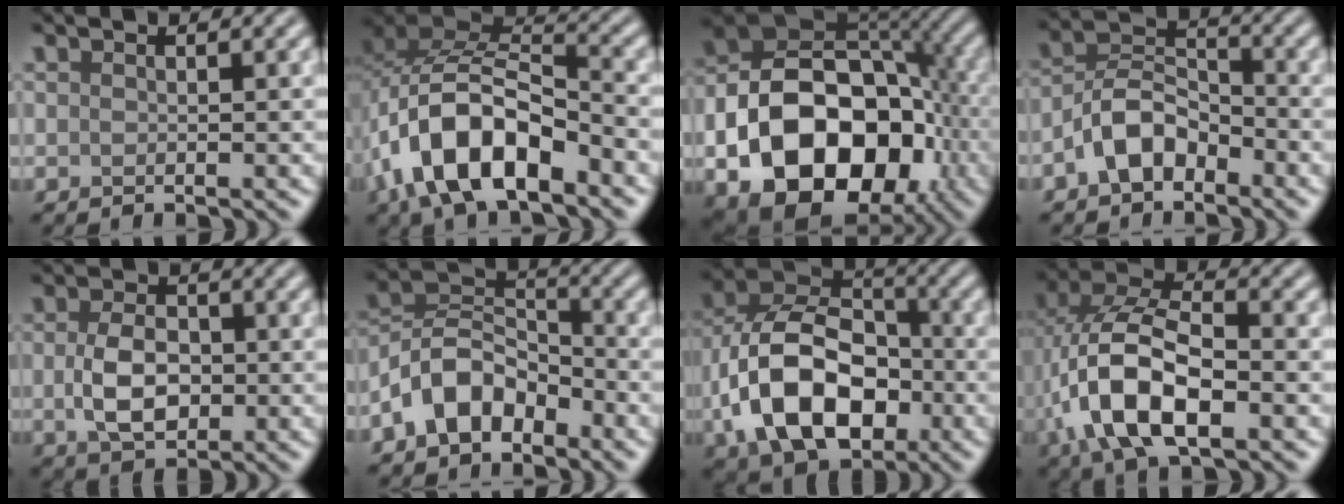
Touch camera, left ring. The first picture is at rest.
{"total": 11.0, "force": [-4.8, 5.6, 8.2], "torque": [-0.153, 0.011, -0.091]}
{"total": 16.4, "force": [-5.2, 11.1, 11.0], "torque": [-0.170, -0.023, -0.086]}
{"total": 4.6, "force": [-2.5, 2.7, 2.8], "torque": [-0.051, 0.014, -0.058]}
{"total": 4.4, "force": [-0.4, 2.9, 3.4], "torque": [-0.069, -0.004, -0.007]}
{"total": 6.2, "force": [-3.5, 3.8, 3.4], "torque": [-0.057, 0.009, -0.080]}
{"total": 12.6, "force": [-3.4, 8.3, 8.9], "torque": [-0.177, -0.001, -0.072]}
{"total": 9.9, "force": [-2.7, 4.8, 8.2], "torque": [-0.170, 0.008, -0.062]}